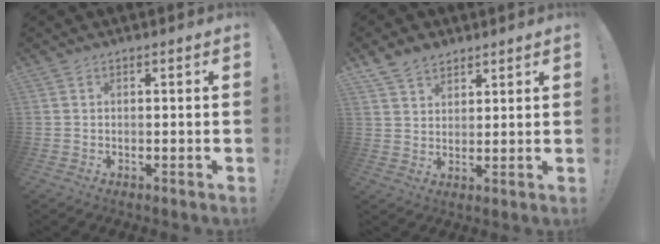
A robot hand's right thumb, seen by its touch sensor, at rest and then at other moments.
{"total": 6.4, "force": [5.0, 3.7, 1.7], "torque": [-0.034, -0.025, 0.097]}